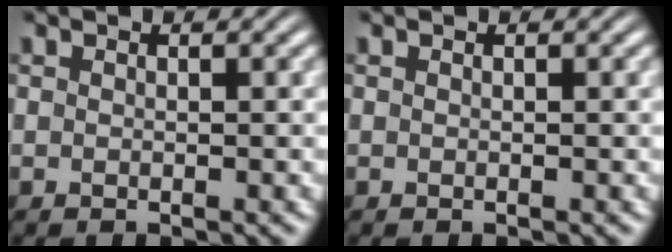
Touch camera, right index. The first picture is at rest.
{"total": 0.0}